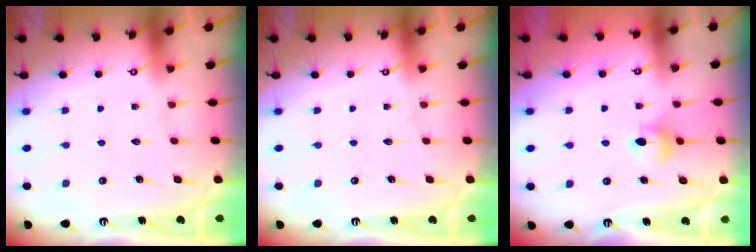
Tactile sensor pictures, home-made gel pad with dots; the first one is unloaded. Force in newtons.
{"total": 0.0}
{"total": 6.1, "press": 6.1, "slide": 0.7}